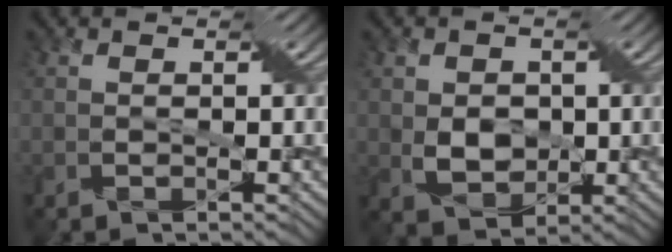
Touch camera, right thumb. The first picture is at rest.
{"total": 4.2, "force": [0.2, 3.1, 2.8], "torque": [-0.076, -0.006, -0.001]}